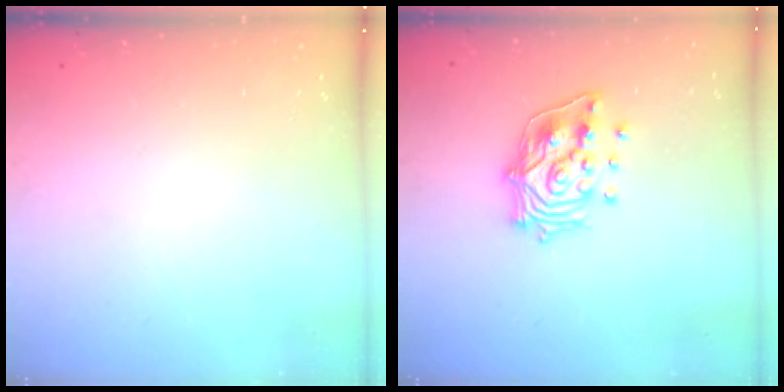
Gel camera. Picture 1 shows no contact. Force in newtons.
{"total": 14.9, "press": 14.8, "slide": 2.2}